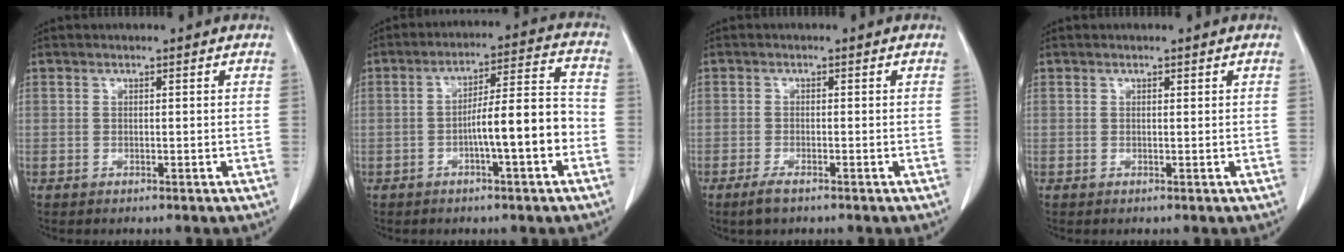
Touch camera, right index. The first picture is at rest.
{"total": 9.7, "force": [-2.8, 0.8, 9.3], "torque": [-0.147, 0.023, -0.044]}
{"total": 2.3, "force": [-1.6, 0.6, 1.5], "torque": [-0.035, -0.004, -0.029]}
{"total": 0.0}